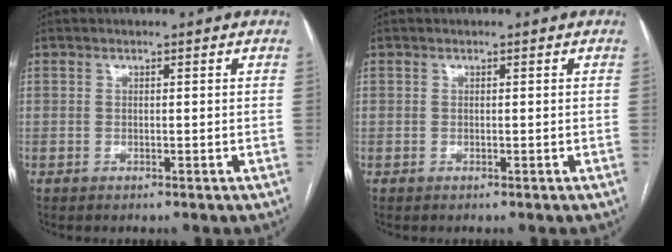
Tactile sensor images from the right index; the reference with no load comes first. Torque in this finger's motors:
{"motor_torque": [0.00, 0.00, 0.00, 0.00]}